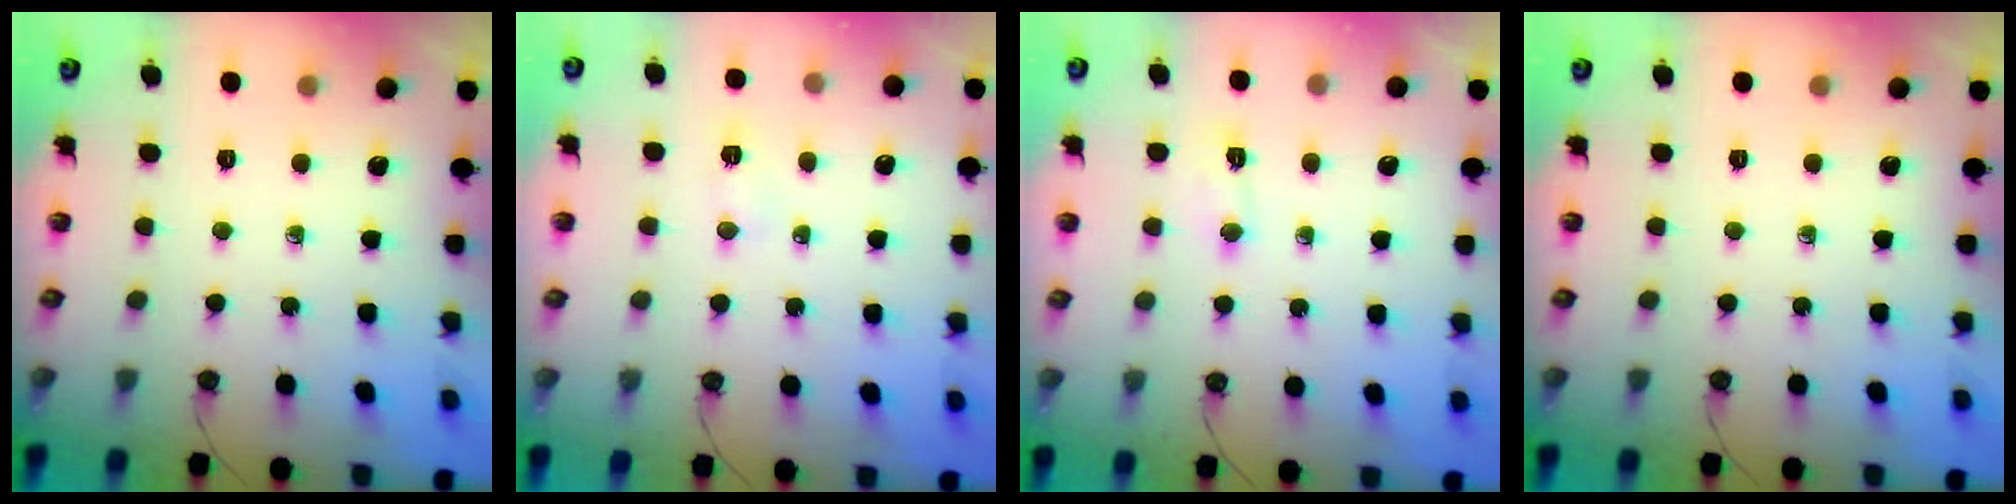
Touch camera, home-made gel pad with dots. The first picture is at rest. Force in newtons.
{"total": 5.9, "press": 5.8, "slide": 1.1}
{"total": 3.5, "press": 3.5, "slide": 0.5}
{"total": 0.0}